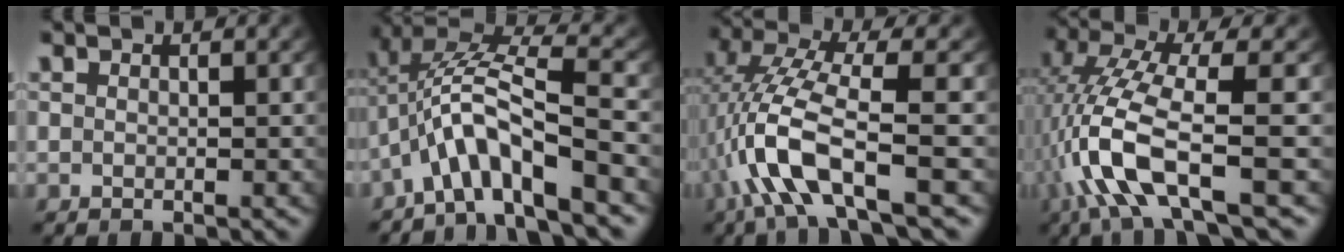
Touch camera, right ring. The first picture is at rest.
{"total": 6.1, "force": [-1.0, 3.5, 4.9], "torque": [-0.112, -0.016, -0.016]}
{"total": 7.8, "force": [-1.6, 3.4, 6.8], "torque": [-0.180, -0.028, -0.015]}
{"total": 8.5, "force": [-1.4, 3.8, 7.5], "torque": [-0.191, -0.030, -0.009]}